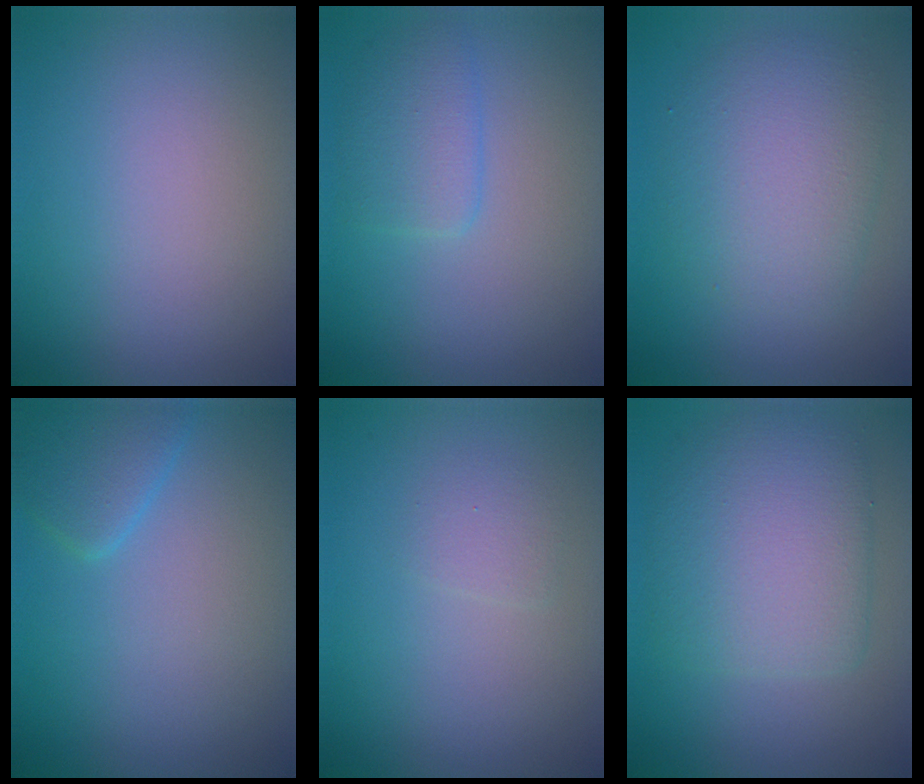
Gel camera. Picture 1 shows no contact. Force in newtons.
{"total": 2.5, "press": 2.5, "slide": 0.1}
{"total": 5.0, "press": 5.0, "slide": 0.1}
{"total": 2.6, "press": 2.6, "slide": 0.2}
{"total": 1.1, "press": 1.1, "slide": 0.1}
{"total": 6.5, "press": 6.5, "slide": 0.2}